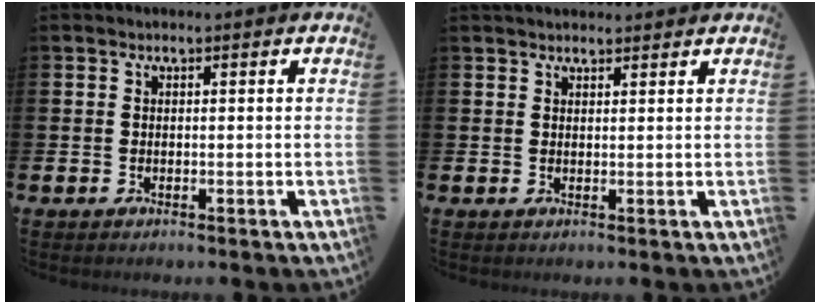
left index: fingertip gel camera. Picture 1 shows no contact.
{"total": 1.7, "force": [1.6, 0.5, 0.2], "torque": [0.005, -0.004, 0.027]}